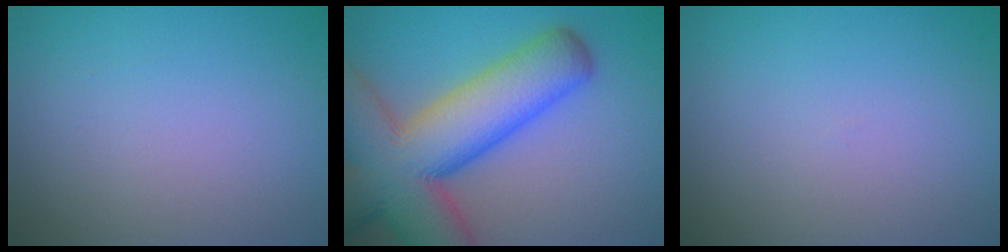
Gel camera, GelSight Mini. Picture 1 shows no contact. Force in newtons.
{"total": 14.2, "press": 14.2, "slide": 0.7}
{"total": 0.0}